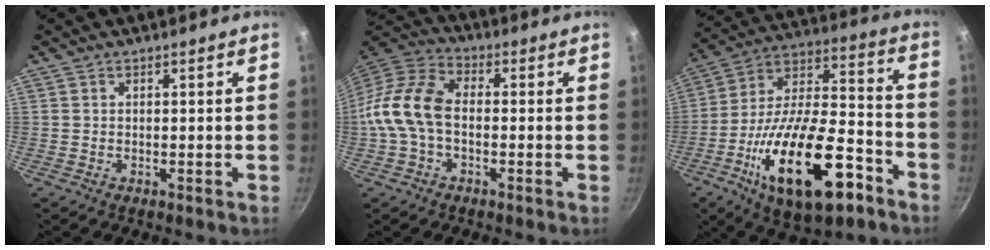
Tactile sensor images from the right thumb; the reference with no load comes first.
{"total": 12.8, "force": [-1.6, 8.1, 9.8], "torque": [-0.182, 0.040, -0.051]}
{"total": 26.6, "force": [-11.9, 11.3, 21.0], "torque": [-0.333, 0.048, -0.193]}